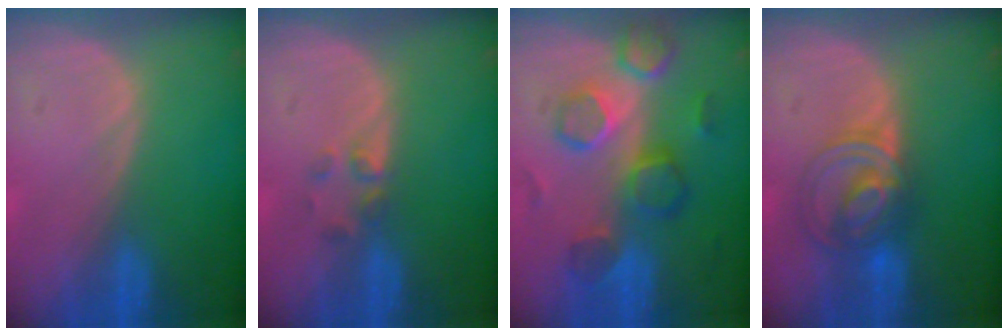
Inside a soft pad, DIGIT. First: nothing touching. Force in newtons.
{"total": 2.0, "press": 1.9, "slide": 0.8}
{"total": 8.7, "press": 8.4, "slide": 2.3}
{"total": 6.4, "press": 6.3, "slide": 1.6}